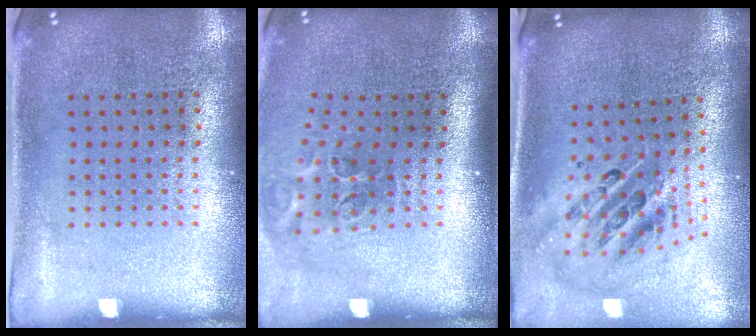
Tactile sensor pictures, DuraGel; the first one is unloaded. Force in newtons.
{"total": 2.0, "press": 1.2, "slide": 1.7}
{"total": 2.6, "press": 1.8, "slide": 1.9}